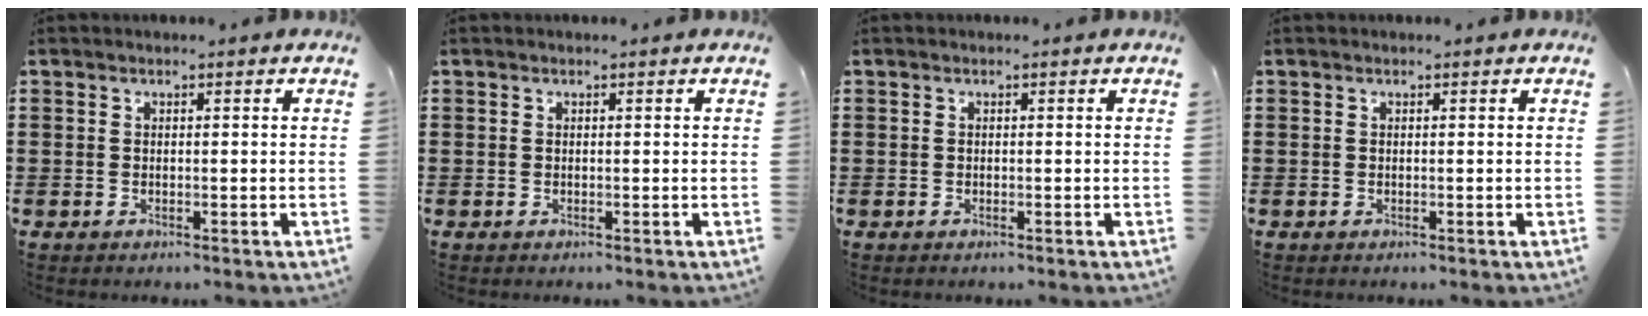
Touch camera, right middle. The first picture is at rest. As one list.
[{"total": 0.0}, {"total": 0.0}, {"total": 0.0}]